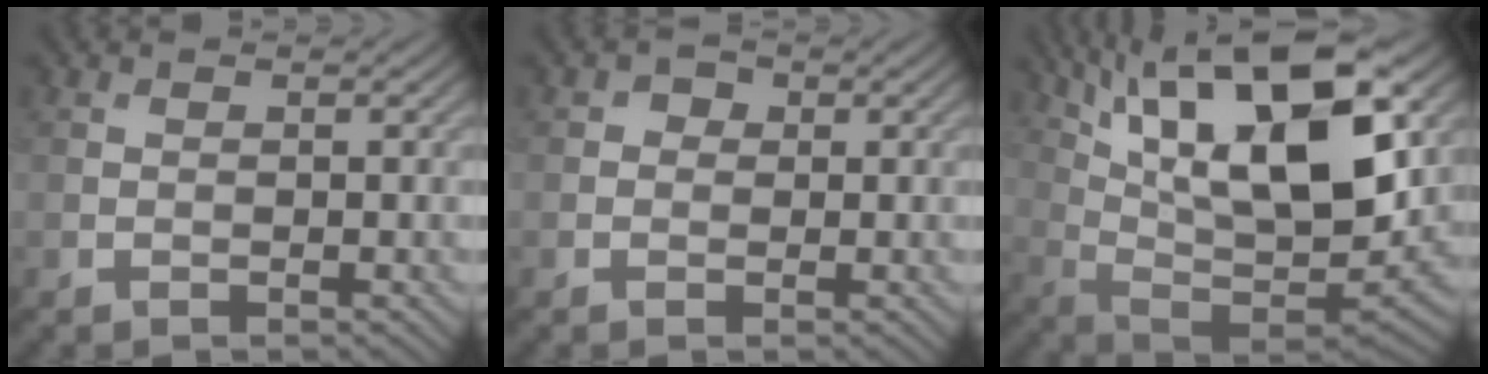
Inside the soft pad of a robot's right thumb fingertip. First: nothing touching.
{"total": 1.4, "force": [0.1, 1.3, 0.5], "torque": [-0.003, -0.001, -0.005]}
{"total": 20.1, "force": [8.8, 8.4, 16.0], "torque": [-0.296, 0.035, 0.138]}